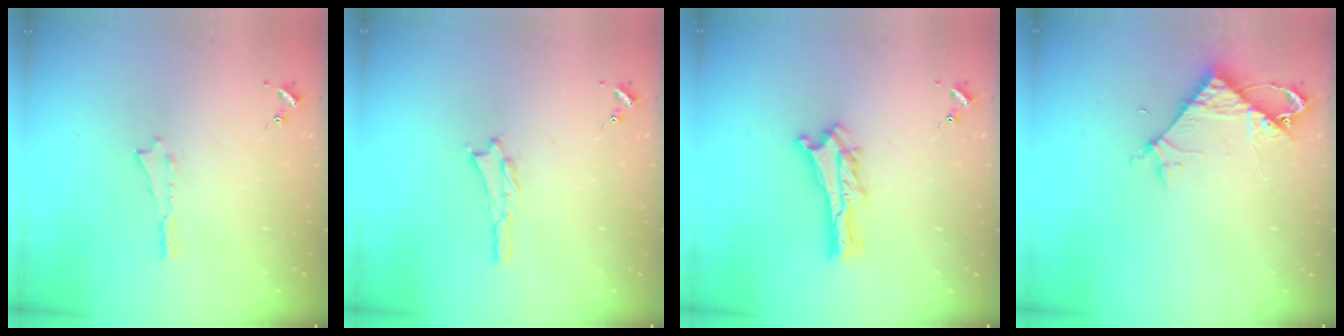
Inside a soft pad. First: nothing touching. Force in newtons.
{"total": 0.8, "press": 0.8, "slide": 0.2}
{"total": 1.2, "press": 1.2, "slide": 0.2}
{"total": 5.1, "press": 5.0, "slide": 0.4}